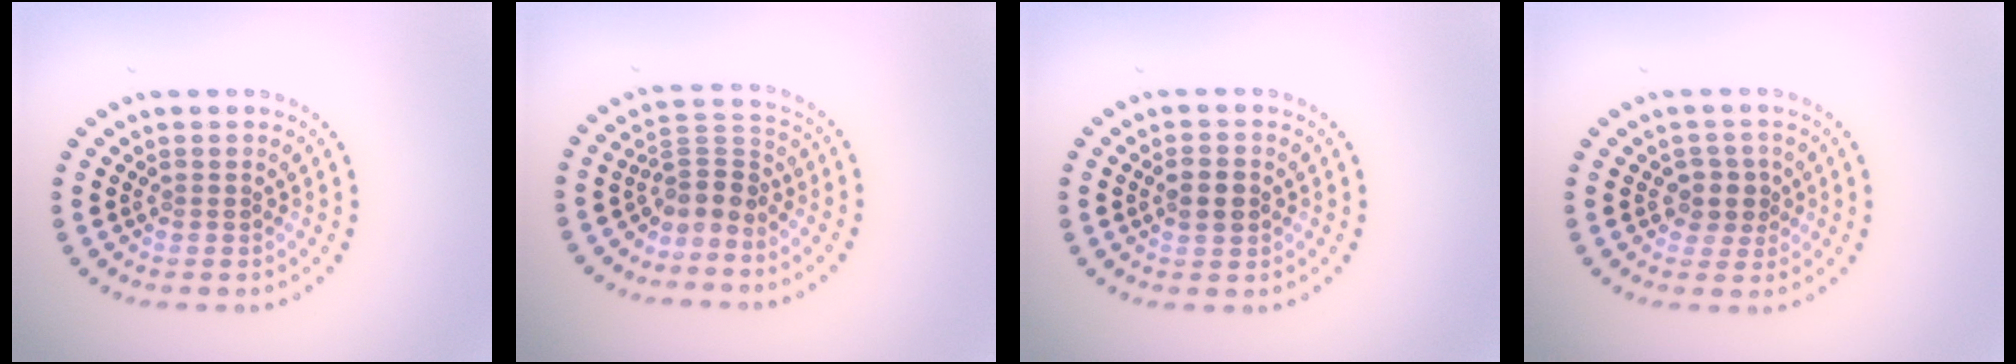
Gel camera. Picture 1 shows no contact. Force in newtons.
{"total": 2.8, "press": 2.0, "slide": 2.0}
{"total": 2.4, "press": 2.4, "slide": 0.1}
{"total": 2.2, "press": 1.9, "slide": 1.1}